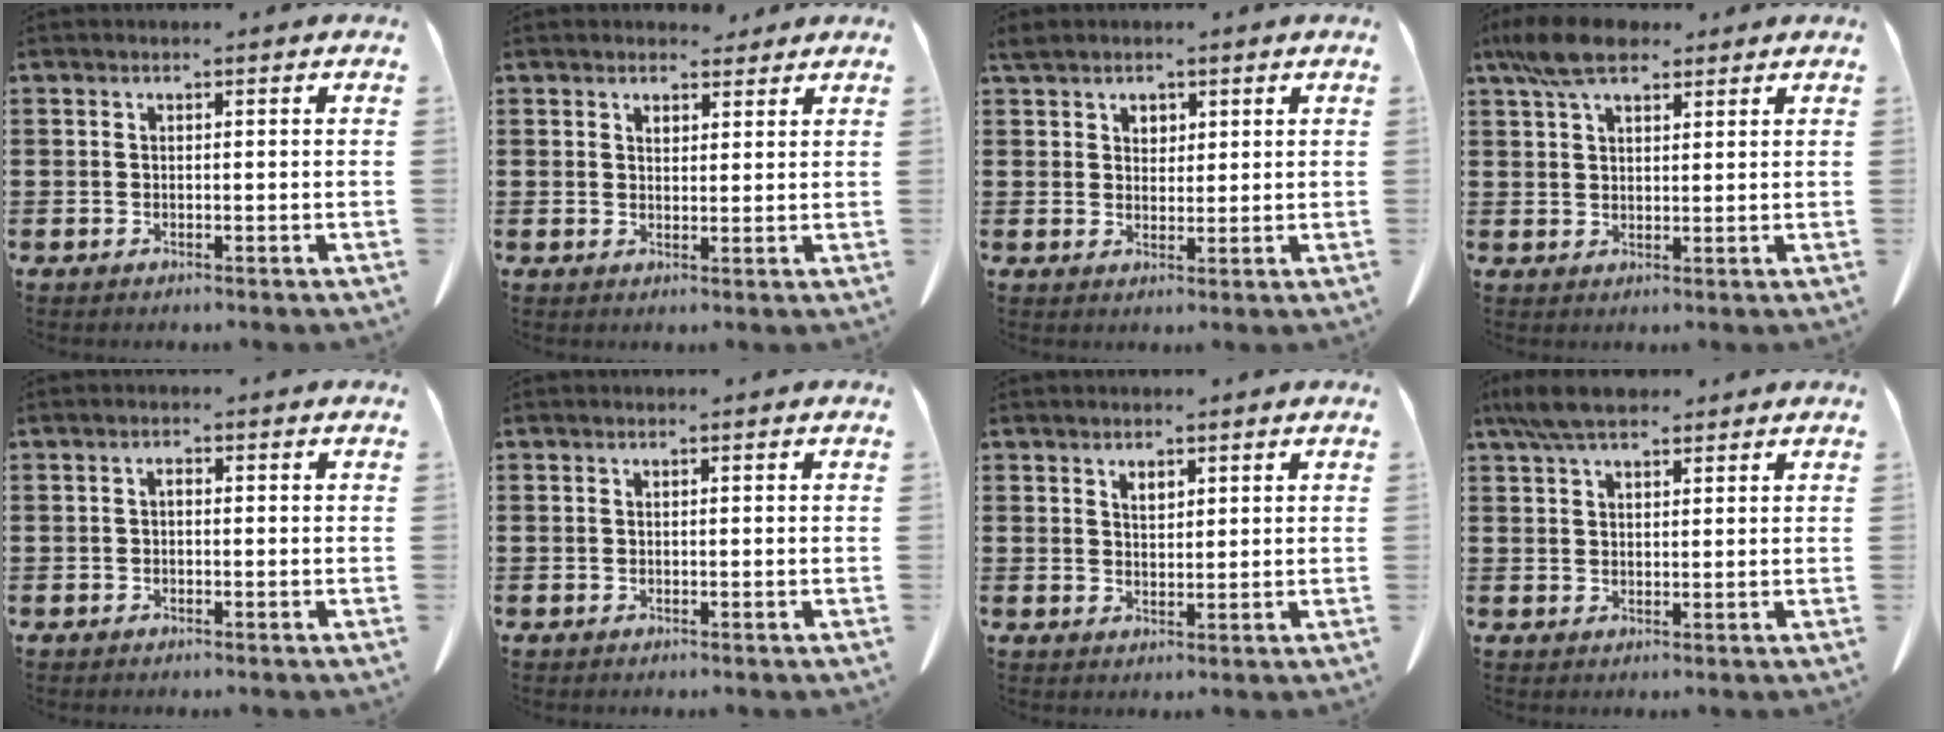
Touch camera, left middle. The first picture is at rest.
{"total": 2.6, "force": [2.3, 1.1, 0.4], "torque": [-0.004, -0.002, 0.044]}
{"total": 3.0, "force": [2.3, 1.9, 0.6], "torque": [-0.014, 0.005, 0.042]}
{"total": 7.2, "force": [5.1, 2.7, 4.3], "torque": [-0.098, -0.001, 0.096]}
{"total": 1.0, "force": [-0.3, 0.4, 0.8], "torque": [-0.018, -0.001, -0.006]}
{"total": 0.0}
{"total": 2.1, "force": [1.6, 0.8, 1.0], "torque": [-0.015, -0.002, 0.028]}
{"total": 6.0, "force": [4.6, 1.7, 3.5], "torque": [-0.079, -0.004, 0.088]}